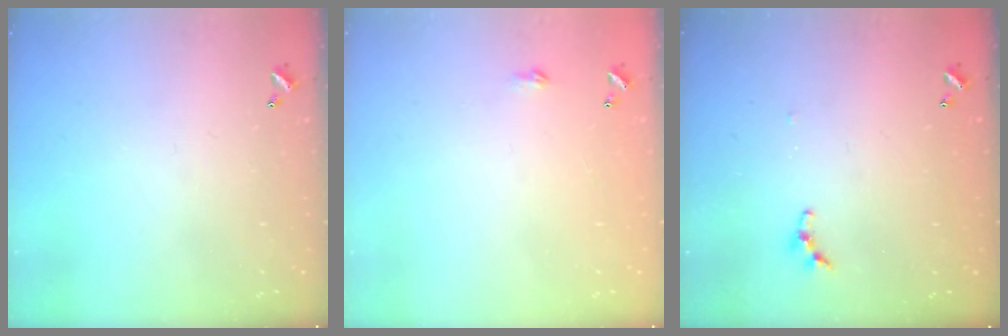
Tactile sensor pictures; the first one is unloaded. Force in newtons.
{"total": 2.2, "press": 2.2, "slide": 0.4}
{"total": 4.6, "press": 4.6, "slide": 0.6}